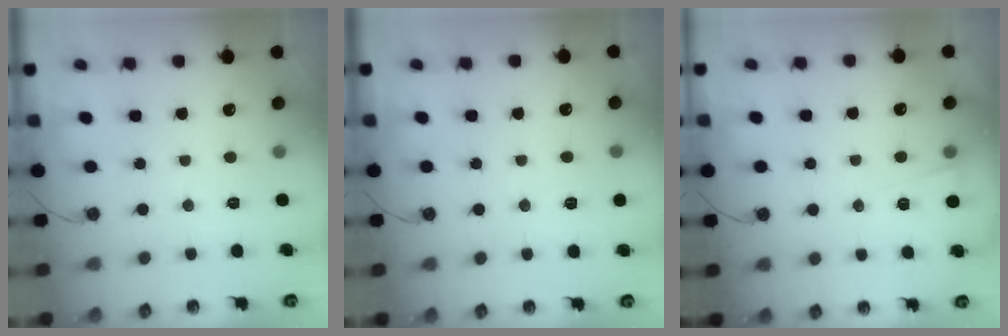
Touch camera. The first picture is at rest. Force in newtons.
{"total": 5.6, "press": 4.6, "slide": 3.1}
{"total": 2.7, "press": 2.3, "slide": 1.5}